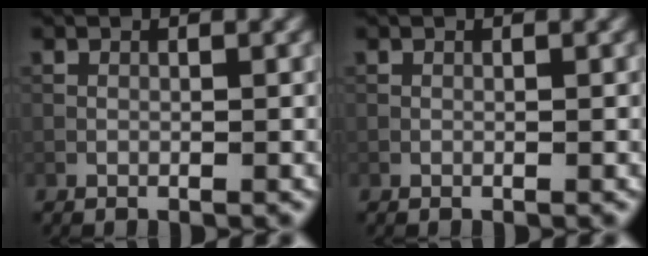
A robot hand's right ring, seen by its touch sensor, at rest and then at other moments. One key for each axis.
{"total": 0.0}